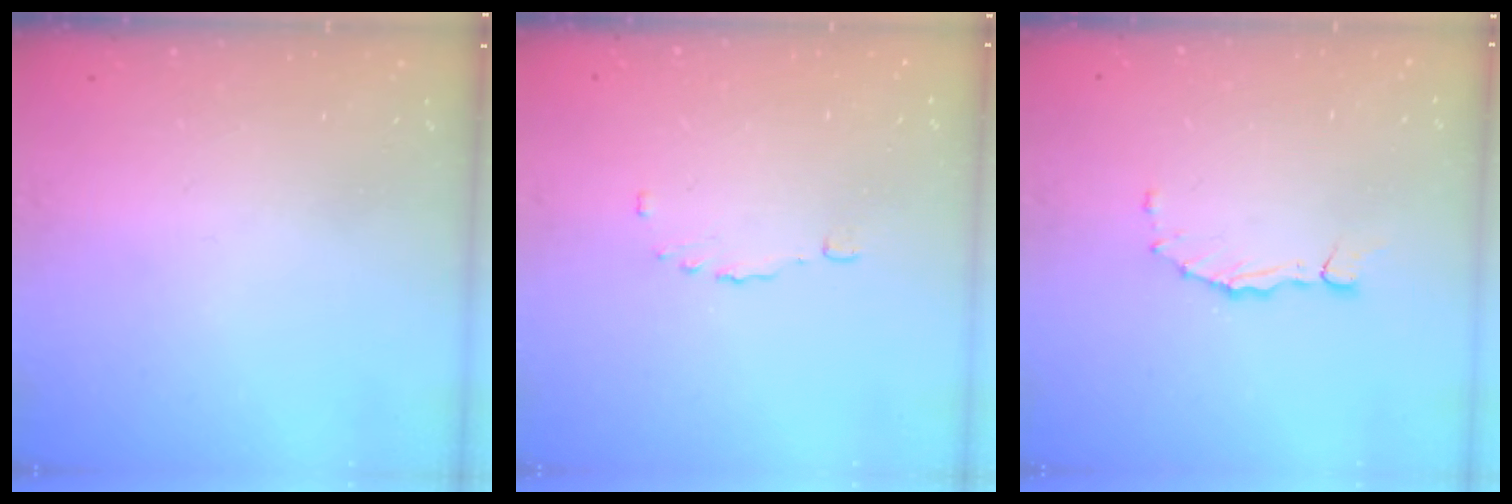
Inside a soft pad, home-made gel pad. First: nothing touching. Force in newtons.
{"total": 2.7, "press": 2.6, "slide": 0.8}
{"total": 1.6, "press": 1.6, "slide": 0.3}